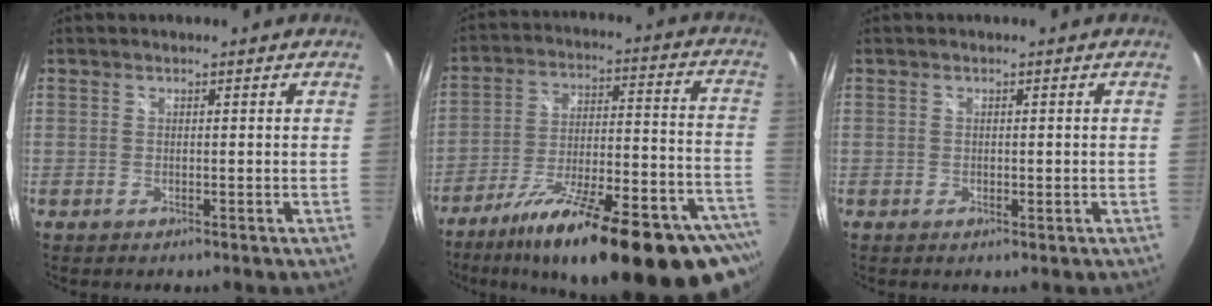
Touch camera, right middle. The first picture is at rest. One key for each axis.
{"total": 31.7, "fx": -23.1, "fy": 7.0, "fz": 20.5, "tx": -0.297, "ty": -0.038, "tz": -0.324}
{"total": 0.6, "fx": -0.1, "fy": 0.3, "fz": 0.5, "tx": -0.007, "ty": 0.001, "tz": 0.000}